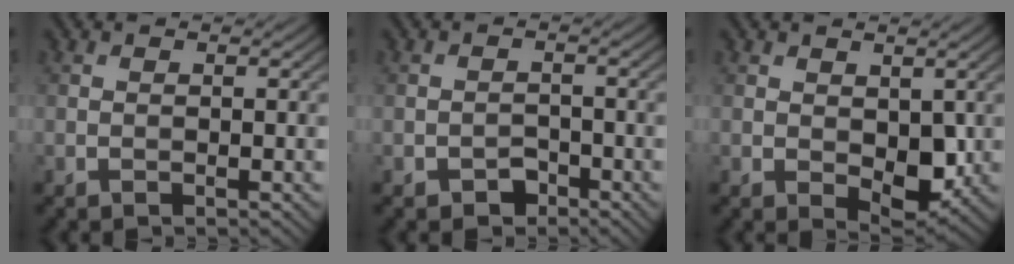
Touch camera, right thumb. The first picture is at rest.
{"total": 2.1, "force": [-1.4, 1.2, 0.8], "torque": [-0.011, 0.004, -0.027]}
{"total": 4.5, "force": [0.2, 2.8, 3.5], "torque": [-0.063, -0.013, 0.011]}